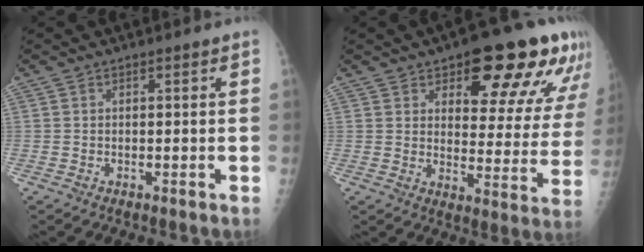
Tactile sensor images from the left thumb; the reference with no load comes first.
{"total": 20.2, "force": [11.6, 8.3, 14.4], "torque": [-0.133, -0.038, 0.158]}